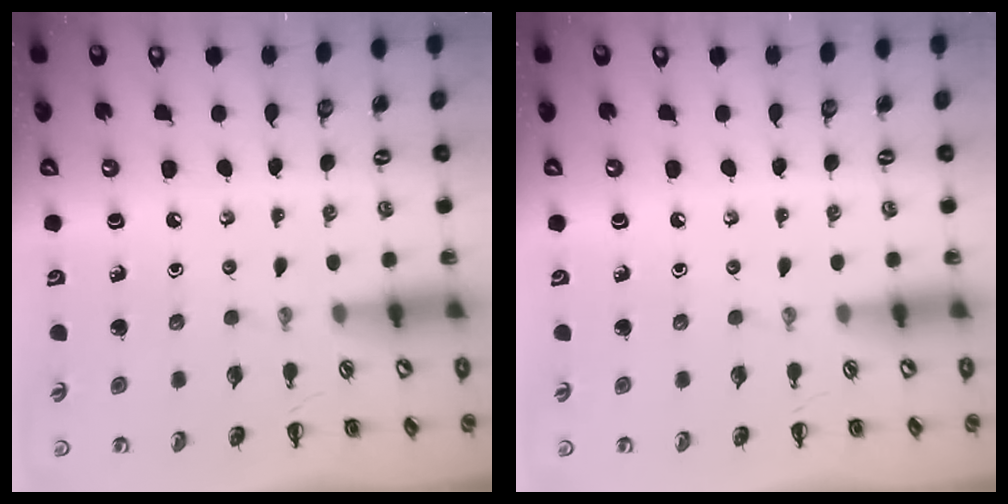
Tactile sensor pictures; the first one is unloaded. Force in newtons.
{"total": 0.0}